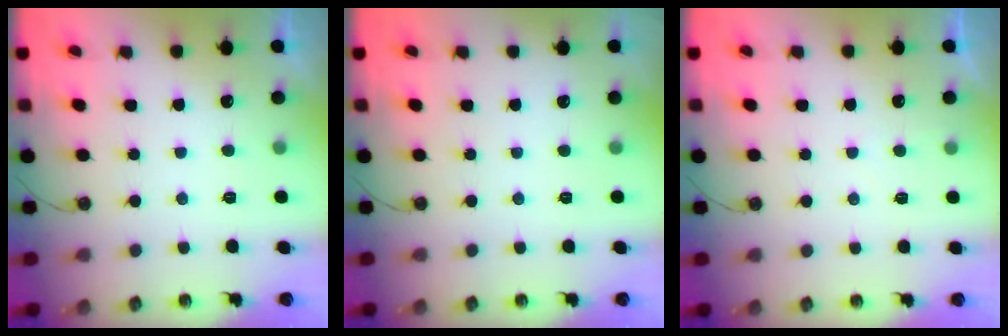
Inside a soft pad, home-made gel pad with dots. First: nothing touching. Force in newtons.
{"total": 0.0}
{"total": 2.0, "press": 2.0, "slide": 0.3}